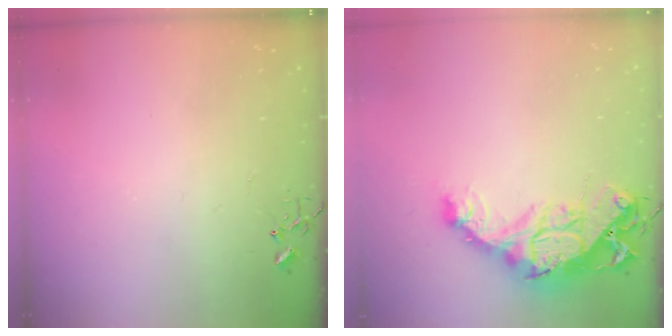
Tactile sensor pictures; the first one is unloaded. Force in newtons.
{"total": 16.6, "press": 16.6, "slide": 1.6}